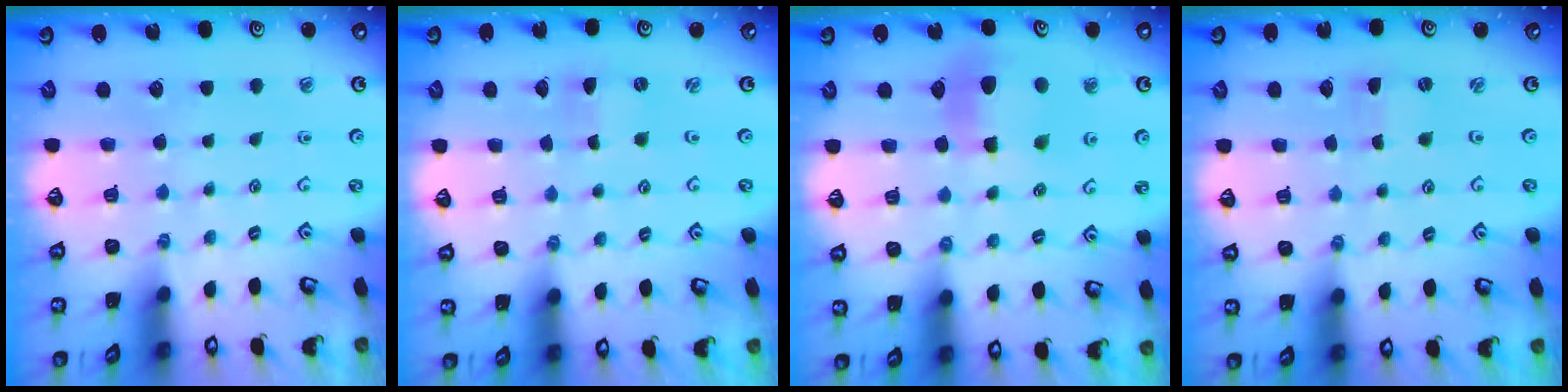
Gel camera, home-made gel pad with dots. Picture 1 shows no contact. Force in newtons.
{"total": 0.0}
{"total": 8.5, "press": 8.4, "slide": 1.2}
{"total": 0.0}